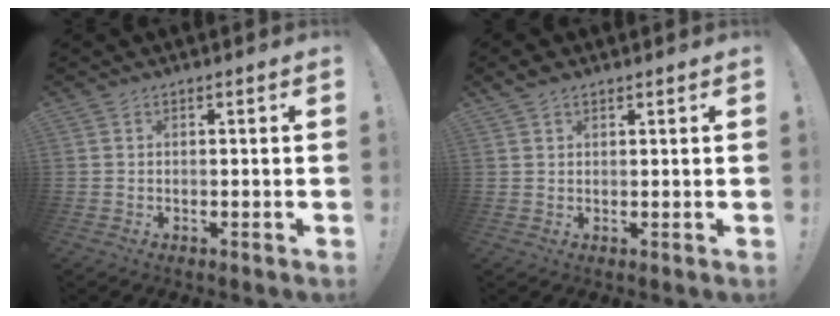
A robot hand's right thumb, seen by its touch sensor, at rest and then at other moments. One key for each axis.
{"total": 2.3, "fx": 1.7, "fy": 1.0, "fz": 1.0, "tx": -0.017, "ty": -0.006, "tz": 0.033}